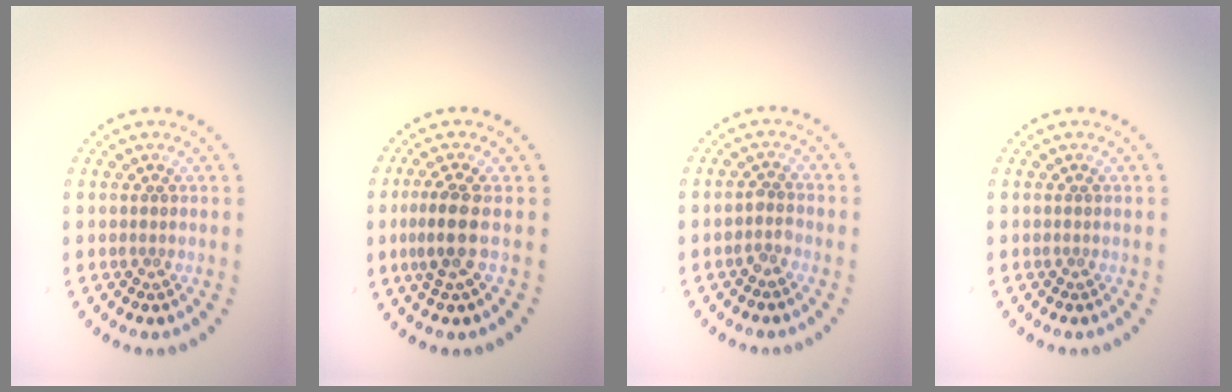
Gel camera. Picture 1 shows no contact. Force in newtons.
{"total": 2.7, "press": 2.3, "slide": 1.5}
{"total": 1.1, "press": 1.0, "slide": 0.5}
{"total": 0.0}